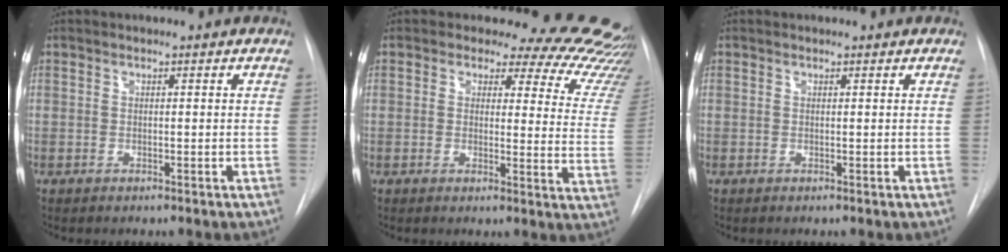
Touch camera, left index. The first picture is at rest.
{"total": 18.9, "force": [17.5, 5.6, 4.4], "torque": [-0.028, -0.101, 0.159]}
{"total": 0.9, "force": [0.9, 0.3, 0.1], "torque": [-0.008, 0.006, 0.011]}